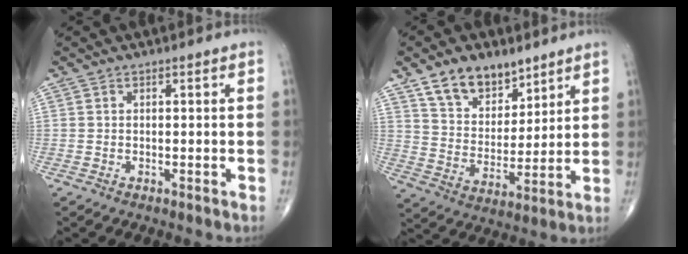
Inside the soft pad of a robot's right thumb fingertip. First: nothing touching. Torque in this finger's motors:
{"motor_torque": [-1.04, 1.36, 0.62, 0.54, 0.06]}